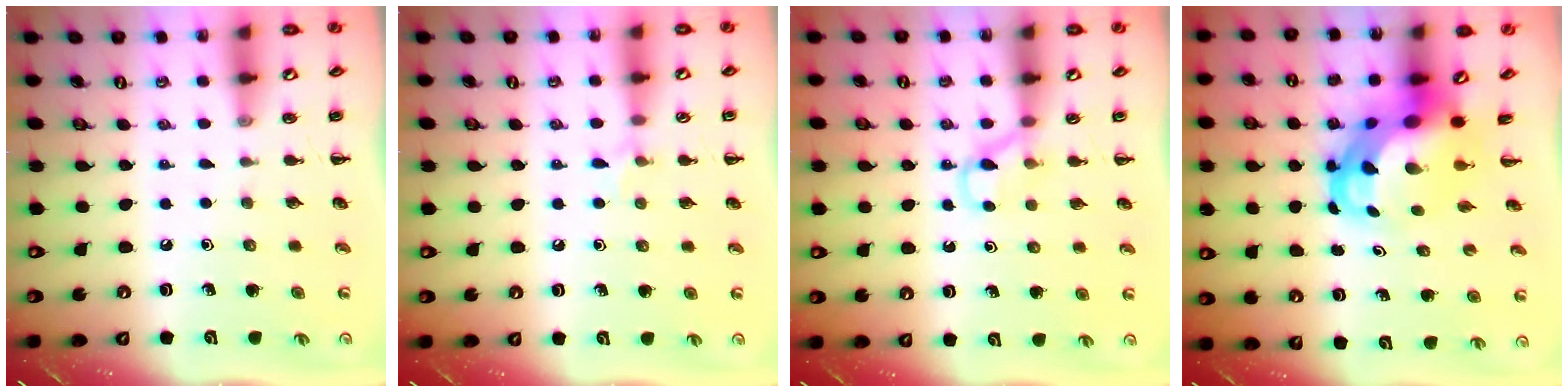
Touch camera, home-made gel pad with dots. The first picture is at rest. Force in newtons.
{"total": 5.3, "press": 5.0, "slide": 1.7}
{"total": 3.8, "press": 3.6, "slide": 1.3}
{"total": 7.6, "press": 7.4, "slide": 1.9}